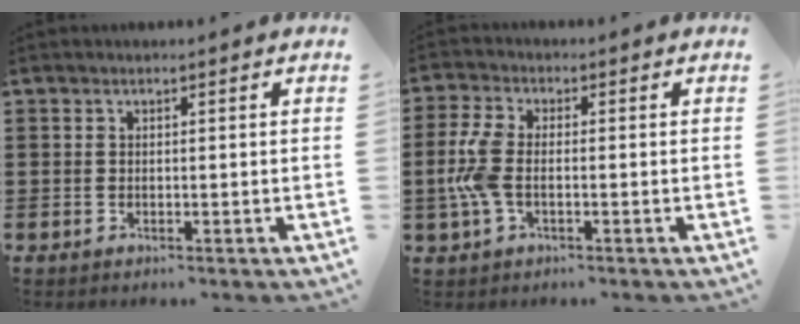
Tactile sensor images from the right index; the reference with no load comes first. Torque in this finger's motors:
{"motor_torque": [1.12, -0.68, 0.54, 0.19]}